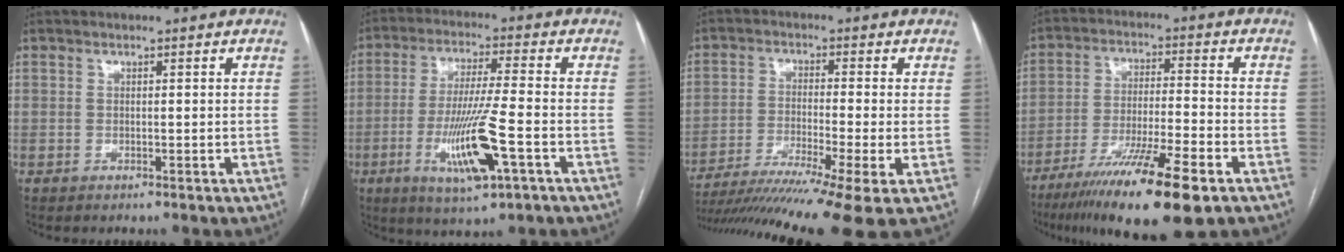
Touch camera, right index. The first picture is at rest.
{"total": 12.0, "force": [-4.2, 0.6, 11.2], "torque": [-0.220, -0.017, -0.073]}
{"total": 15.1, "force": [-11.1, -1.5, 10.1], "torque": [-0.153, -0.032, -0.180]}
{"total": 16.5, "force": [-10.4, 1.2, 12.7], "torque": [-0.208, -0.040, -0.178]}